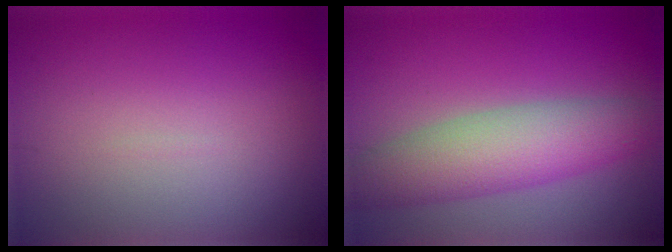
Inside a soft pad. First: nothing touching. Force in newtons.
{"total": 6.1, "press": 6.1, "slide": 0.3}